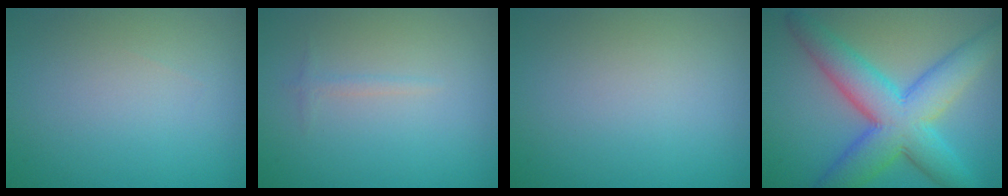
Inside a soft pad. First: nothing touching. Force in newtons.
{"total": 0.7, "press": 0.7, "slide": 0.0}
{"total": 0.0}
{"total": 9.5, "press": 9.5, "slide": 0.2}